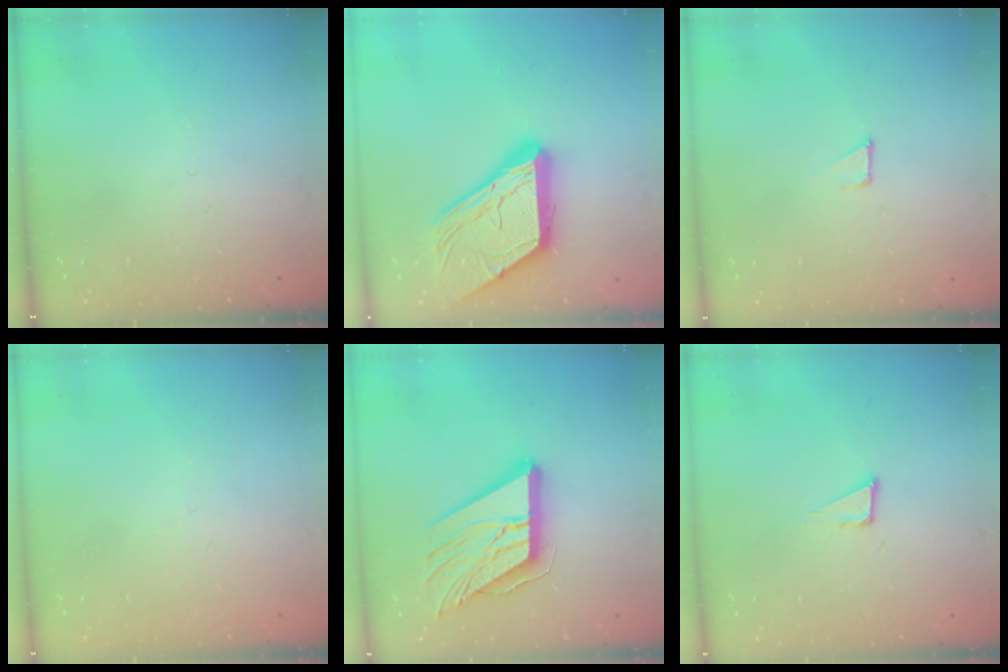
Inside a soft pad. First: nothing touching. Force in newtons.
{"total": 18.5, "press": 18.4, "slide": 1.9}
{"total": 1.7, "press": 1.7, "slide": 0.0}
{"total": 2.7, "press": 2.7, "slide": 0.3}
{"total": 18.2, "press": 18.1, "slide": 2.0}
{"total": 4.4, "press": 4.3, "slide": 0.8}